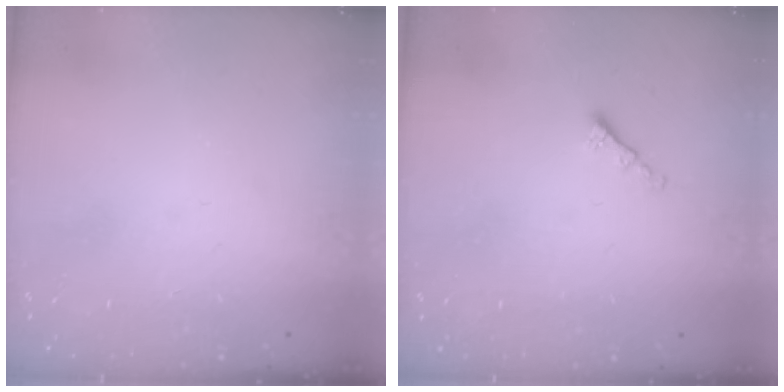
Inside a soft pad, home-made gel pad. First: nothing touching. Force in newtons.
{"total": 1.3, "press": 1.2, "slide": 0.6}